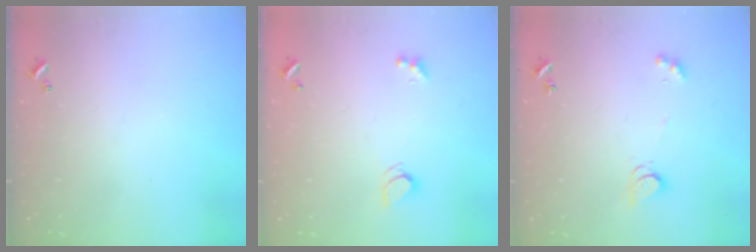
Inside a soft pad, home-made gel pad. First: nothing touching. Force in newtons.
{"total": 2.5, "press": 2.4, "slide": 0.6}
{"total": 3.3, "press": 3.3, "slide": 0.3}